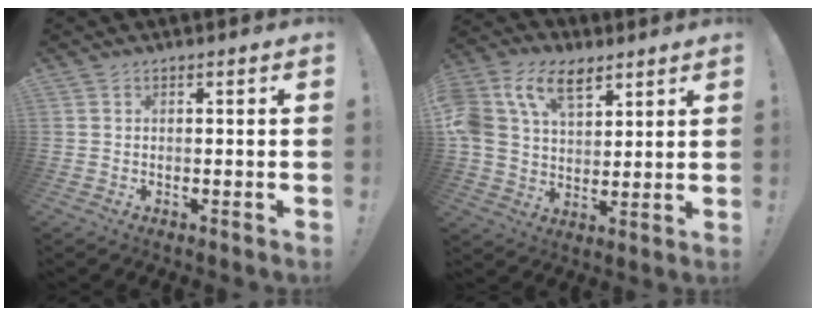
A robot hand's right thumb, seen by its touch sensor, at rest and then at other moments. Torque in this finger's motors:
{"motor_torque": [1.58, 1.61, 1.55, 0.25, 0.61]}